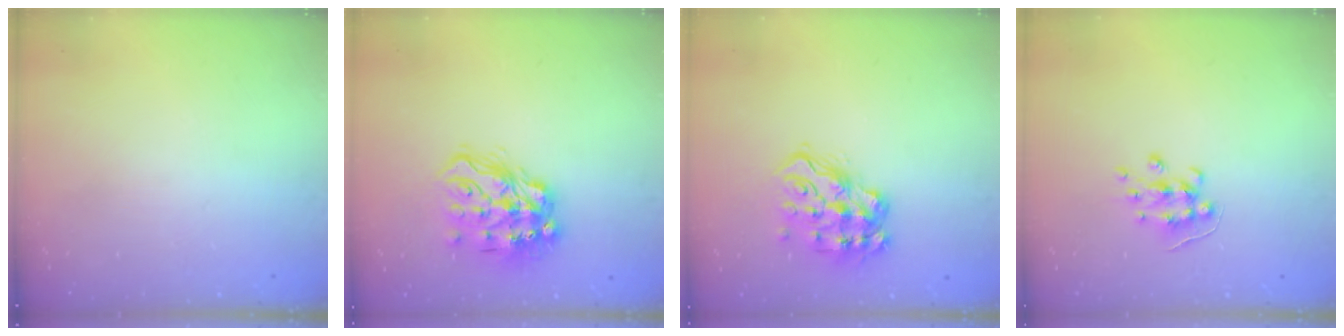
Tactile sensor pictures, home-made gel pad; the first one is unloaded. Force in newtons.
{"total": 15.7, "press": 15.7, "slide": 1.0}
{"total": 14.1, "press": 14.1, "slide": 1.2}
{"total": 7.1, "press": 7.1, "slide": 0.7}